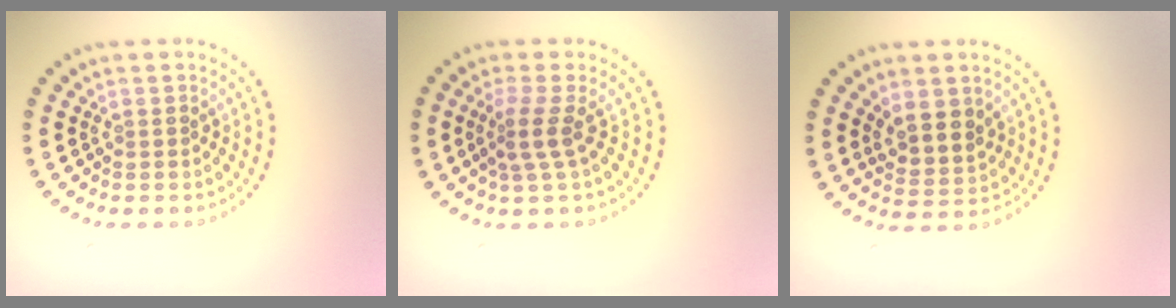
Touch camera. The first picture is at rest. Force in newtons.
{"total": 2.3, "press": 1.6, "slide": 1.6}
{"total": 3.0, "press": 2.7, "slide": 1.4}